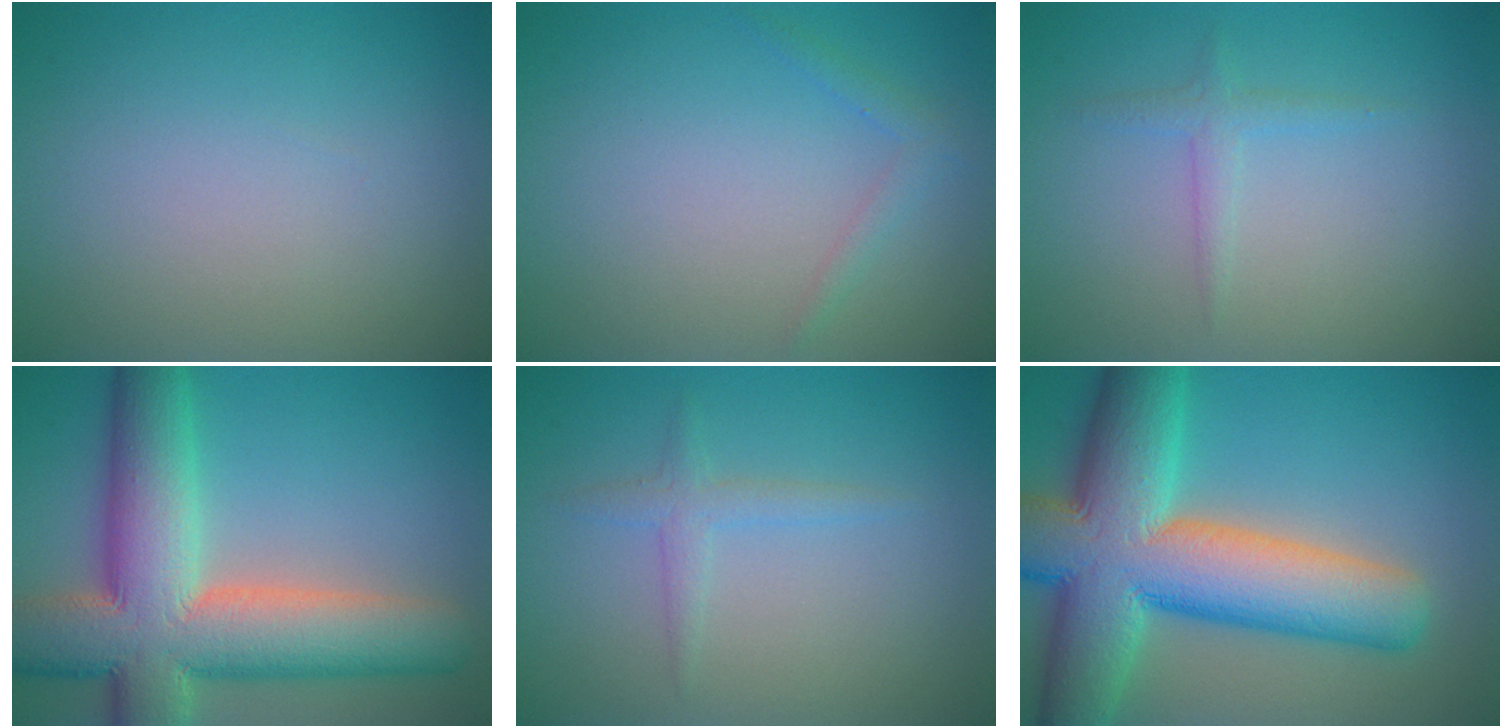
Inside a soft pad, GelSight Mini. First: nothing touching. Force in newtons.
{"total": 1.2, "press": 1.2, "slide": 0.1}
{"total": 1.3, "press": 1.3, "slide": 0.0}
{"total": 13.3, "press": 13.3, "slide": 0.8}
{"total": 1.6, "press": 1.6, "slide": 0.1}
{"total": 14.6, "press": 14.5, "slide": 0.7}